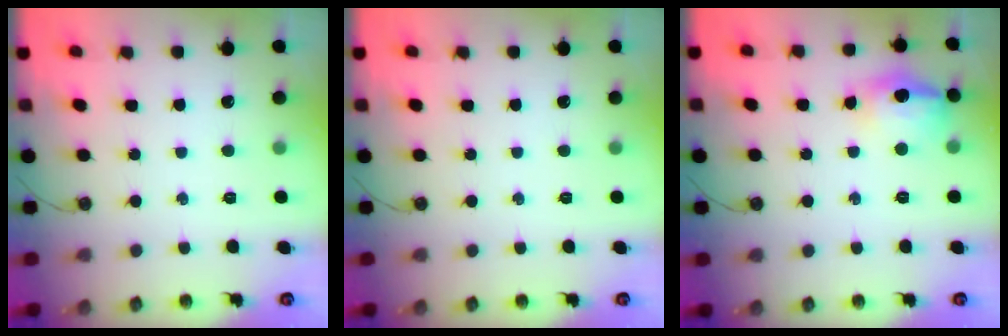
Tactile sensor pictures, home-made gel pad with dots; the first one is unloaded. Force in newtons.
{"total": 0.0}
{"total": 14.0, "press": 13.9, "slide": 1.5}